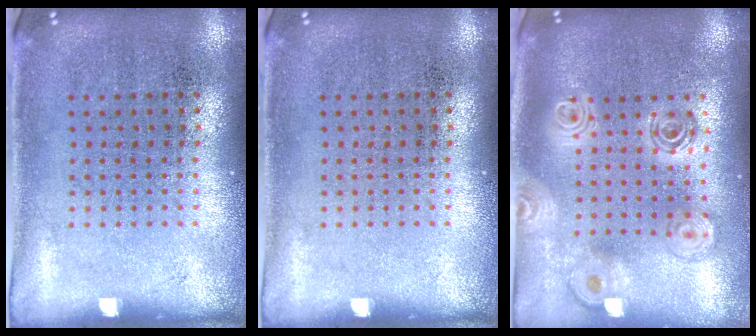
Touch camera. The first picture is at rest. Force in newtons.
{"total": 0.0}
{"total": 2.1, "press": 1.7, "slide": 1.2}